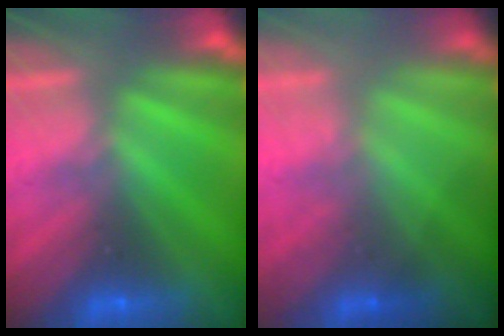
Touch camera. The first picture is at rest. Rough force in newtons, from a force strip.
{"total": 1.2}